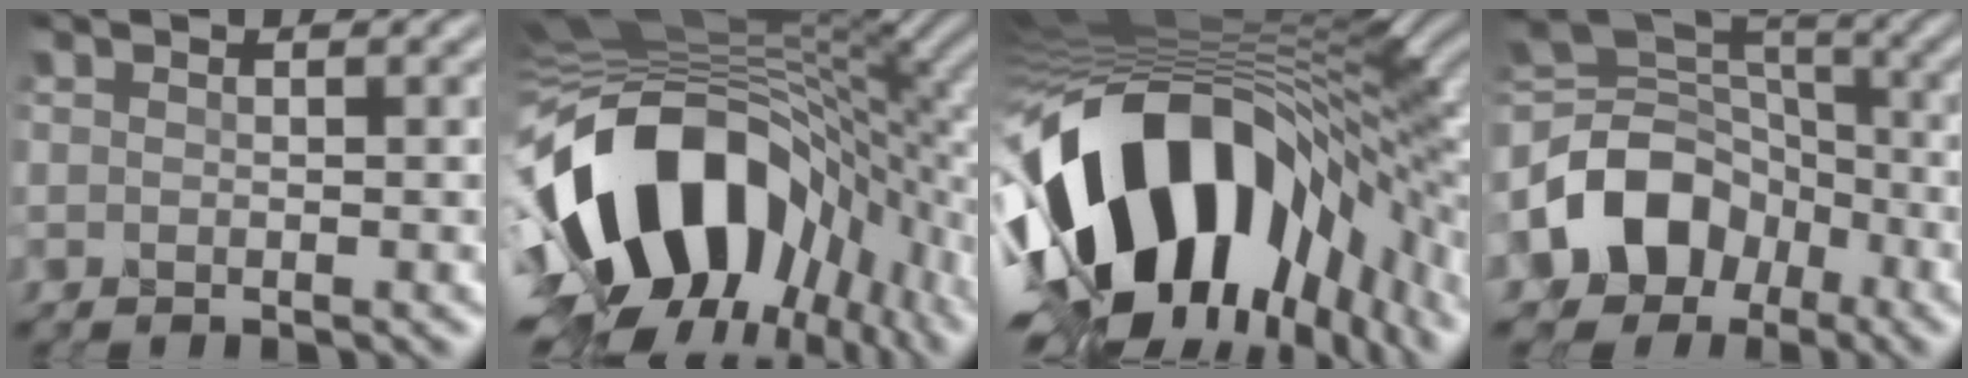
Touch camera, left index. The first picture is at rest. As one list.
[{"total": 16.8, "force": [-4.9, 9.8, 12.8], "torque": [-0.222, 0.011, -0.092]}, {"total": 18.4, "force": [-5.4, 10.0, 14.4], "torque": [-0.272, -0.028, -0.077]}, {"total": 8.7, "force": [-3.3, 6.5, 4.6], "torque": [-0.086, 0.012, -0.067]}]